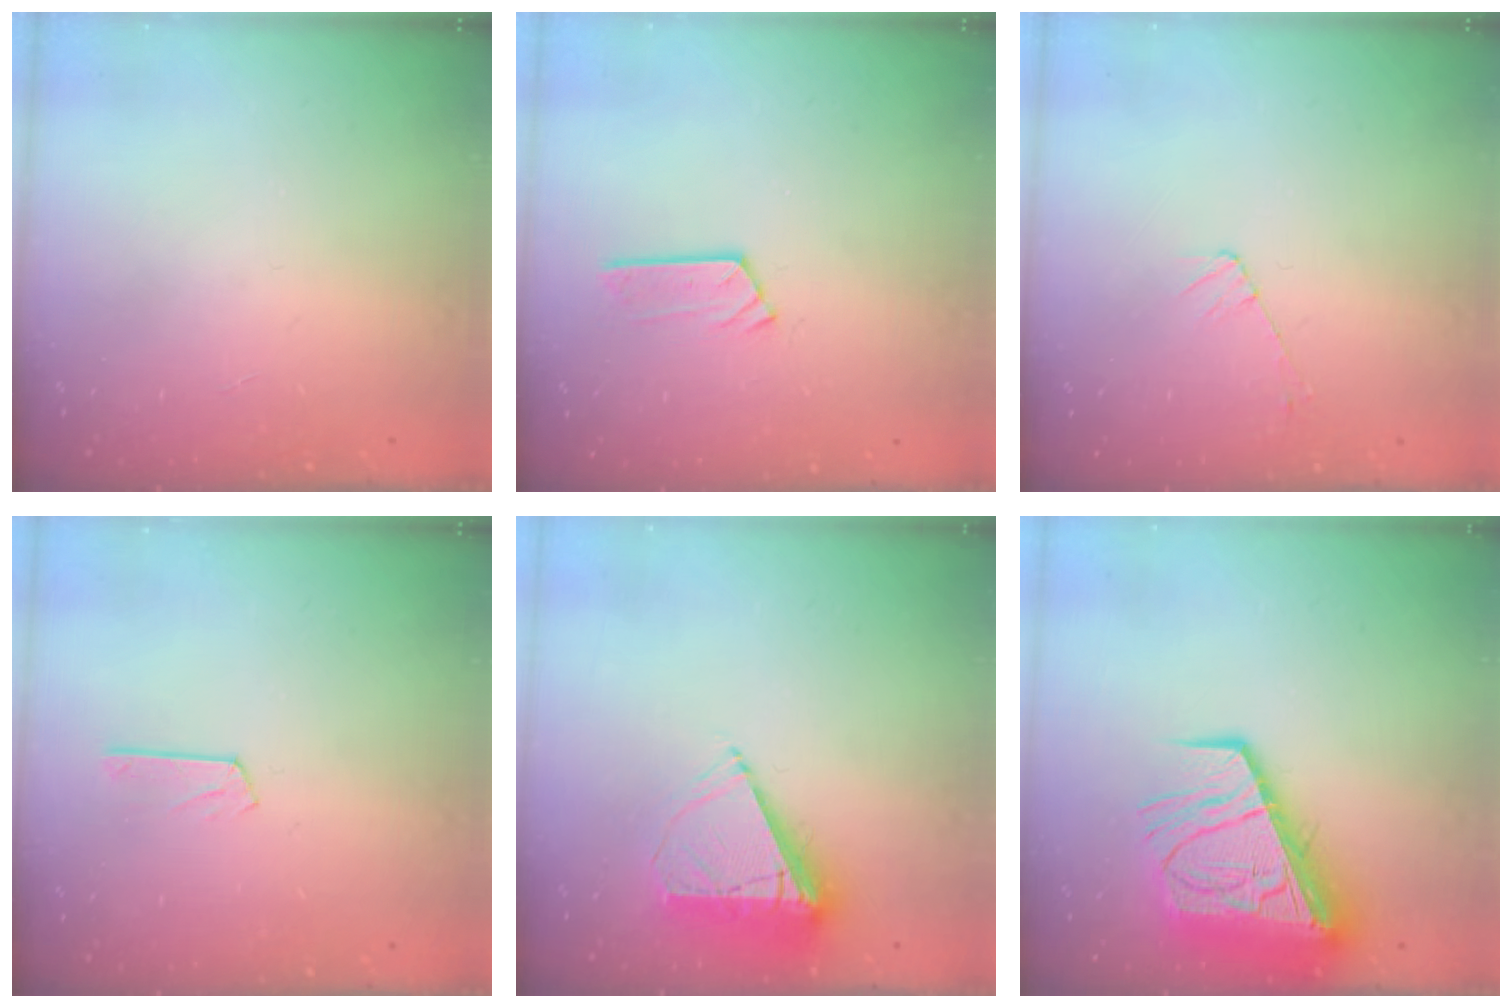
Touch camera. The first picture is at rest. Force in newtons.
{"total": 3.3, "press": 3.3, "slide": 0.4}
{"total": 3.7, "press": 3.6, "slide": 0.5}
{"total": 2.8, "press": 2.8, "slide": 0.4}
{"total": 8.9, "press": 8.9, "slide": 0.3}
{"total": 16.2, "press": 16.1, "slide": 1.9}